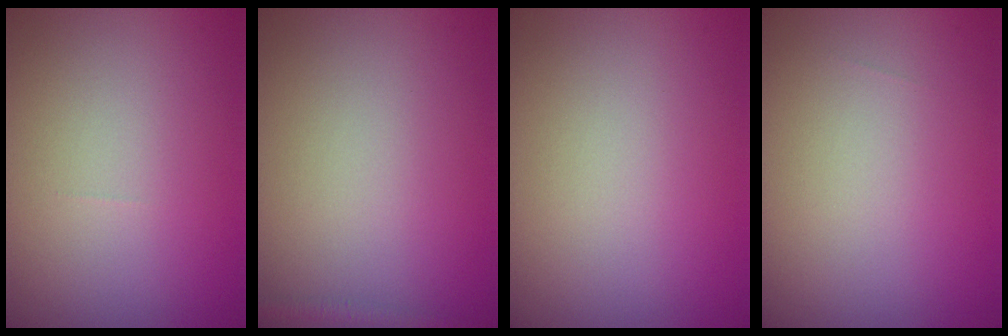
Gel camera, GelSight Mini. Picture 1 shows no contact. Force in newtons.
{"total": 0.8, "press": 0.8, "slide": 0.0}
{"total": 0.0}
{"total": 0.0}